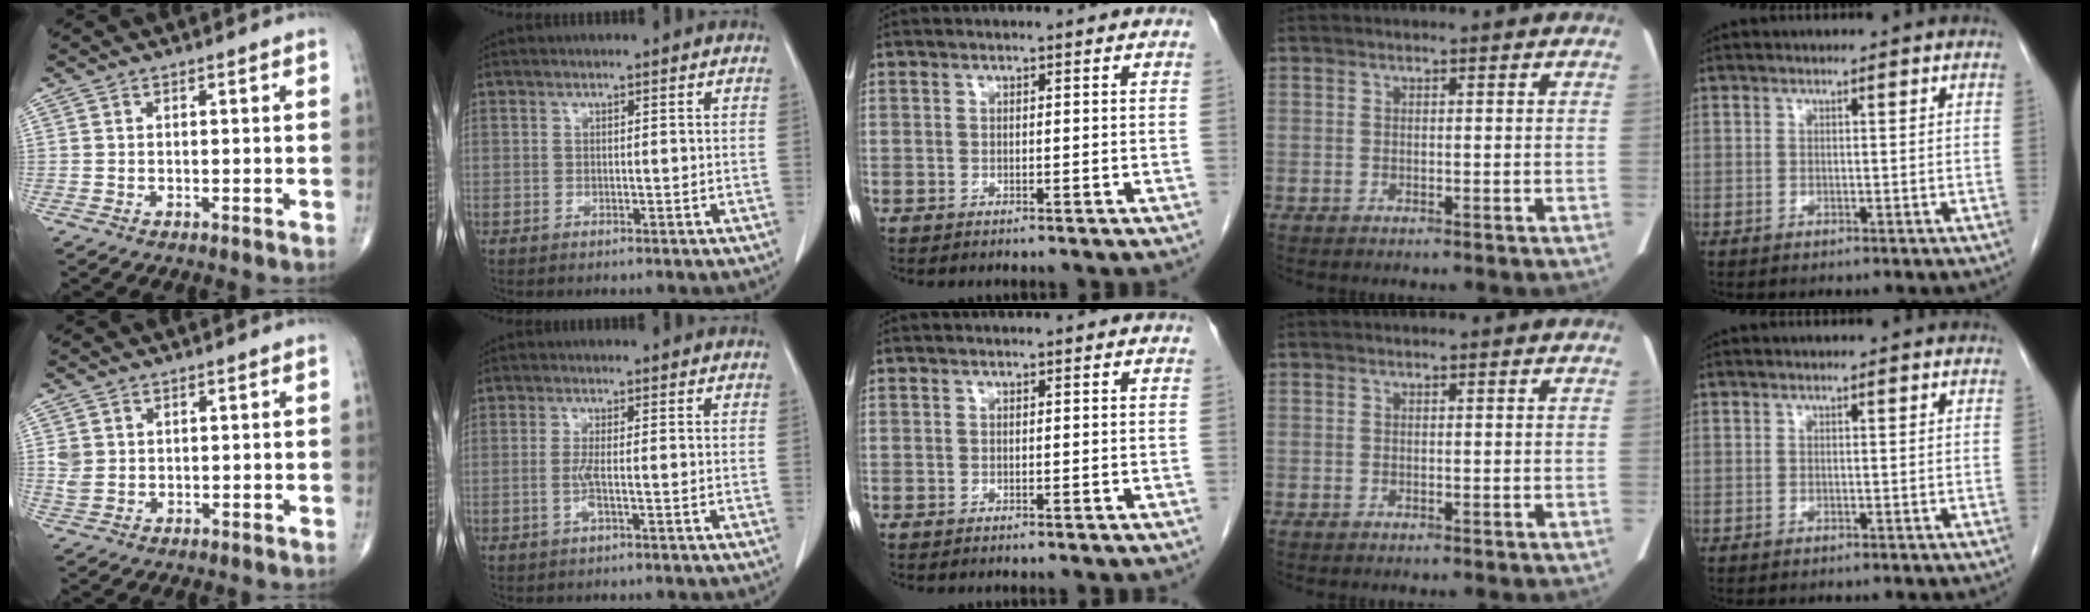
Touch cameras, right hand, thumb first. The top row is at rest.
{"thumb": {"total": 2.8, "force": [0.6, 2.3, 1.4], "torque": [-0.026, -0.002, 0.019]}, "index": {"total": 2.1, "force": [-0.6, -0.1, 2.0], "torque": [-0.045, -0.003, -0.014]}}